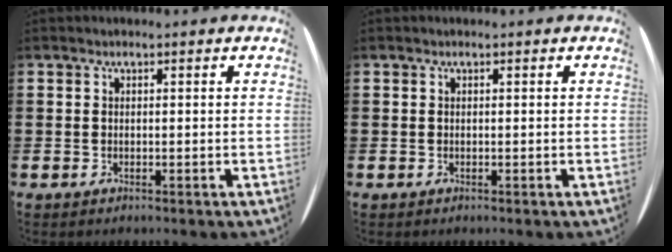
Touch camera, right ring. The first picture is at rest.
{"total": 0.0}